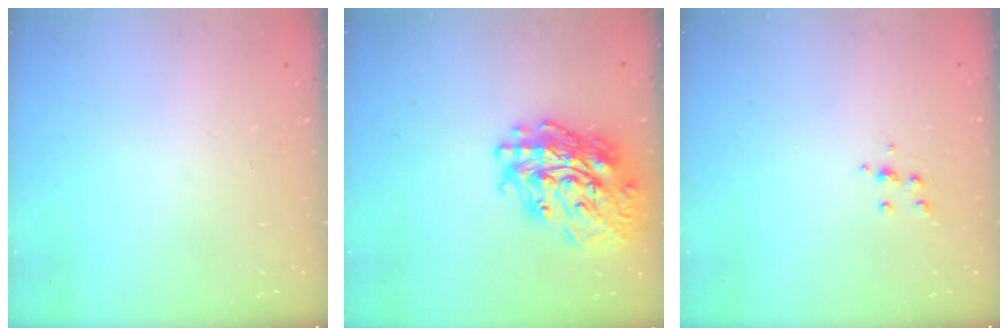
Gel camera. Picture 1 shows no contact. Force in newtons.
{"total": 23.0, "press": 22.8, "slide": 2.4}
{"total": 4.0, "press": 3.9, "slide": 0.9}